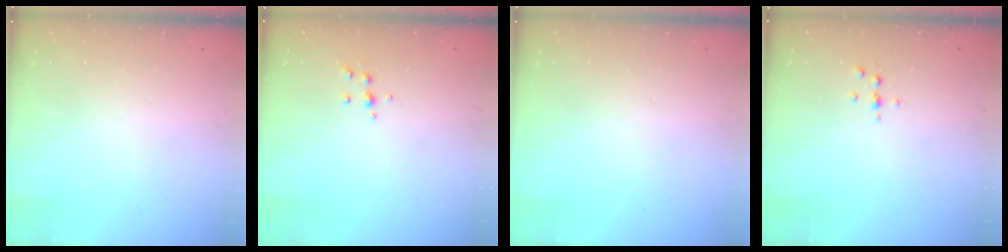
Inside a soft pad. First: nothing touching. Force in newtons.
{"total": 5.9, "press": 5.9, "slide": 0.7}
{"total": 0.0}
{"total": 3.6, "press": 3.5, "slide": 0.5}